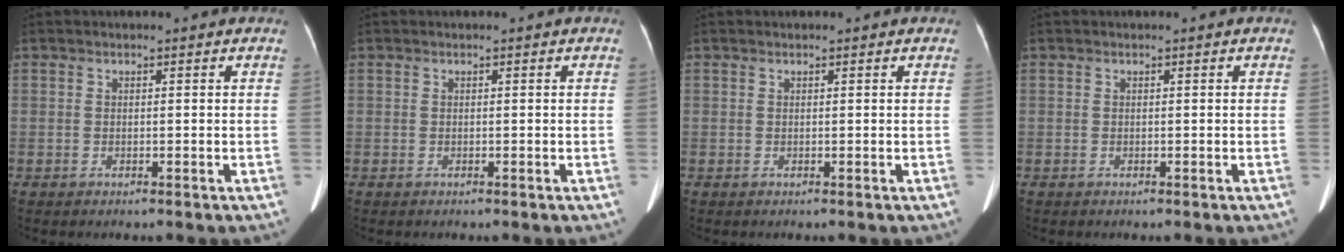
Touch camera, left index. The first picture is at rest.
{"total": 0.0}
{"total": 0.8, "force": [0.6, 0.3, 0.5], "torque": [-0.003, 0.001, 0.005]}
{"total": 0.0}